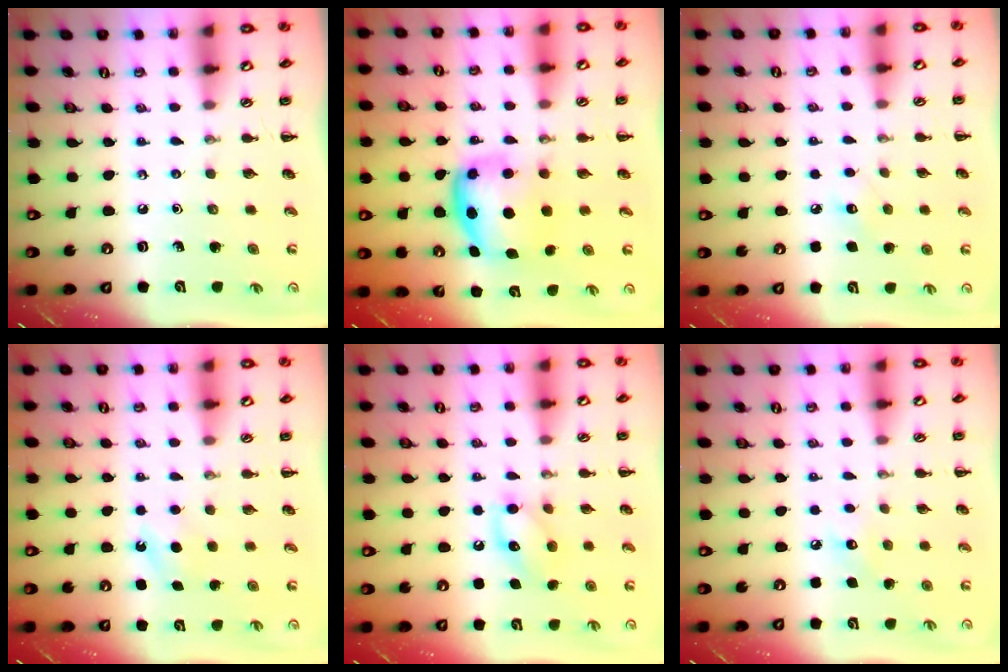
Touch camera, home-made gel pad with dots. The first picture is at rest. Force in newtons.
{"total": 7.1, "press": 7.0, "slide": 1.1}
{"total": 6.2, "press": 6.0, "slide": 1.6}
{"total": 4.5, "press": 4.2, "slide": 1.4}
{"total": 11.3, "press": 11.2, "slide": 1.0}
{"total": 6.3, "press": 6.1, "slide": 1.7}